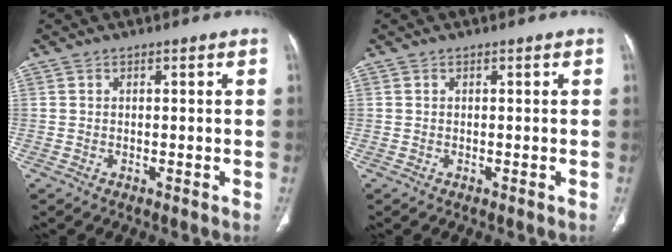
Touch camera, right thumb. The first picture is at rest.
{"total": 0.0}